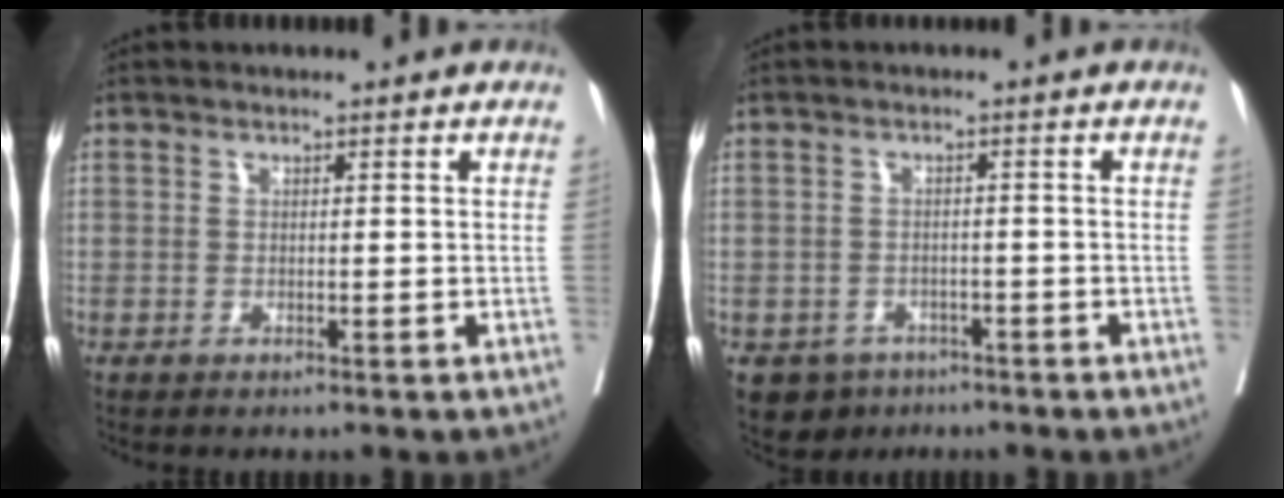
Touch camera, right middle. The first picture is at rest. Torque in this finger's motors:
{"motor_torque": [0.49, -0.33, 0.11, 0.02]}